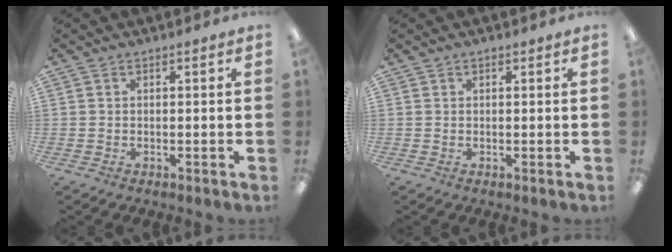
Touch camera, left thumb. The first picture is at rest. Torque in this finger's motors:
{"motor_torque": [-0.20, -0.13, 0.04, 0.08, 0.03]}